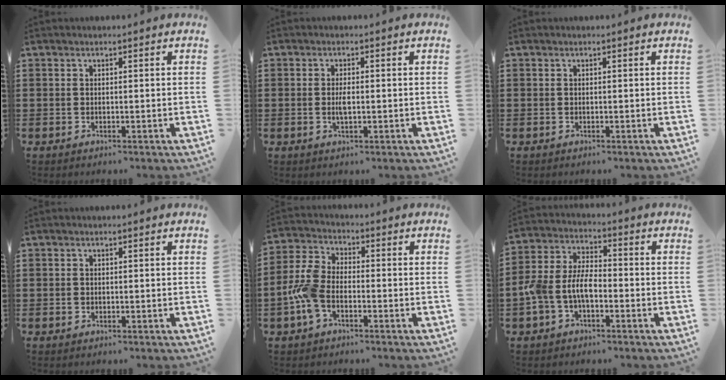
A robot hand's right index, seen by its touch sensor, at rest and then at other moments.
{"total": 2.3, "force": [-0.2, 0.8, 2.2], "torque": [-0.048, -0.004, -0.006]}
{"total": 0.0}
{"total": 0.0}
{"total": 6.7, "force": [-2.3, 3.7, 5.1], "torque": [-0.137, -0.003, -0.052]}
{"total": 6.9, "force": [-2.2, 3.9, 5.3], "torque": [-0.135, -0.001, -0.049]}